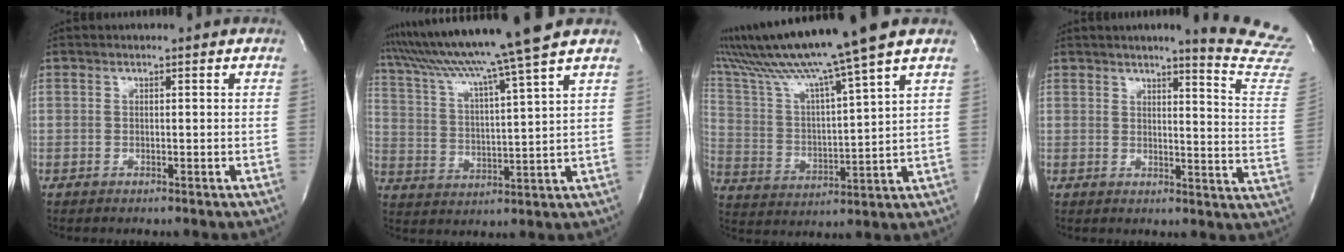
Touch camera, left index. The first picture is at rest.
{"total": 15.6, "force": [13.1, -3.0, 7.9], "torque": [-0.145, -0.018, 0.210]}
{"total": 17.8, "force": [14.1, -1.9, 10.7], "torque": [-0.199, 0.002, 0.239]}
{"total": 14.3, "force": [13.1, -1.1, 5.5], "torque": [-0.065, -0.121, 0.129]}